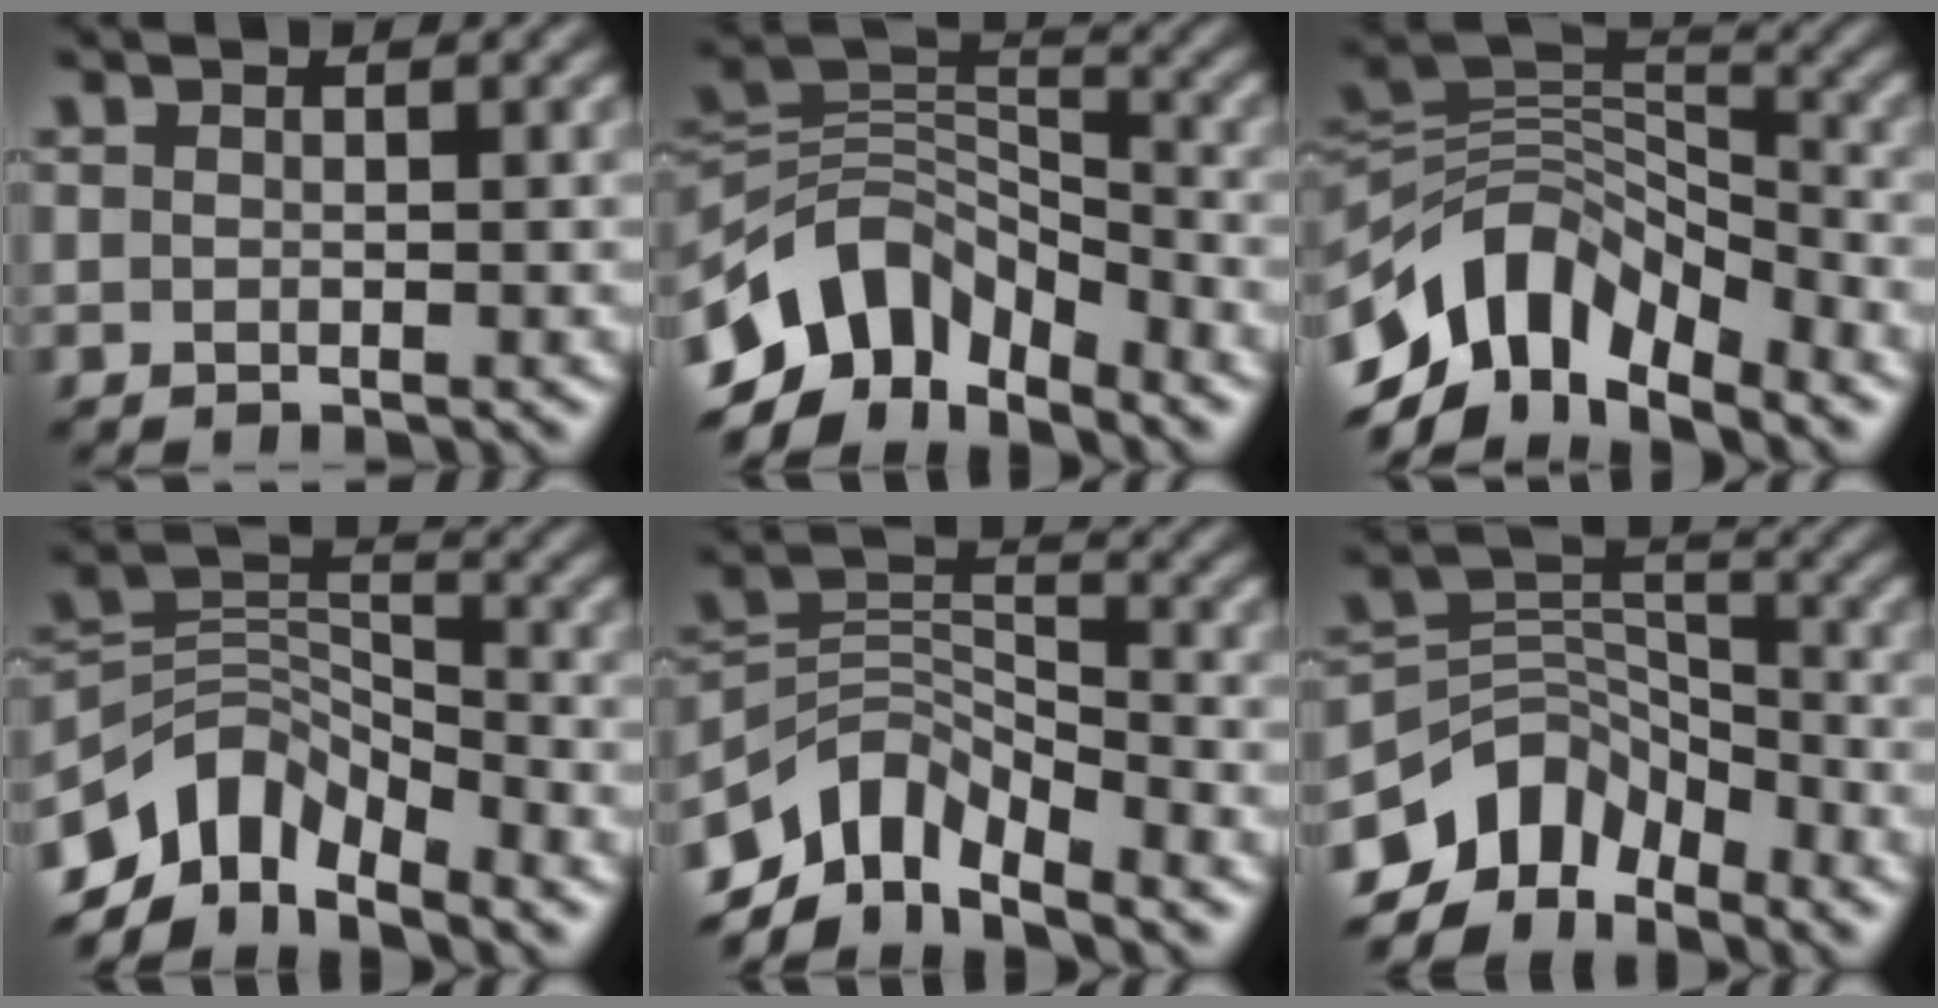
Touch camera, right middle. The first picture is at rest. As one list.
[{"total": 8.8, "force": [-5.6, 5.1, 4.5], "torque": [-0.066, 0.003, -0.115]}, {"total": 10.7, "force": [-6.1, 5.8, 6.6], "torque": [-0.113, 0.012, -0.124]}, {"total": 7.0, "force": [-4.9, 3.7, 3.3], "torque": [-0.044, -0.001, -0.098]}, {"total": 6.6, "force": [-4.8, 3.3, 3.1], "torque": [-0.045, -0.002, -0.099]}, {"total": 6.7, "force": [-4.7, 4.1, 2.3], "torque": [-0.027, 0.002, -0.099]}]